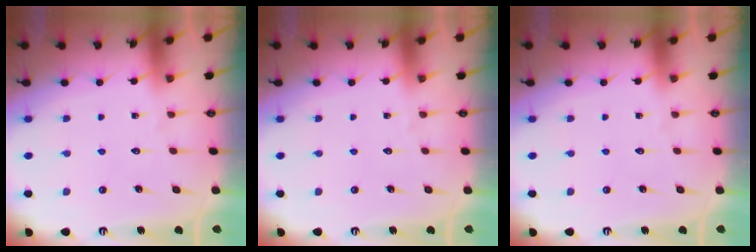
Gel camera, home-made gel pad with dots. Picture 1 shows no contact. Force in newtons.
{"total": 0.0}
{"total": 0.0}